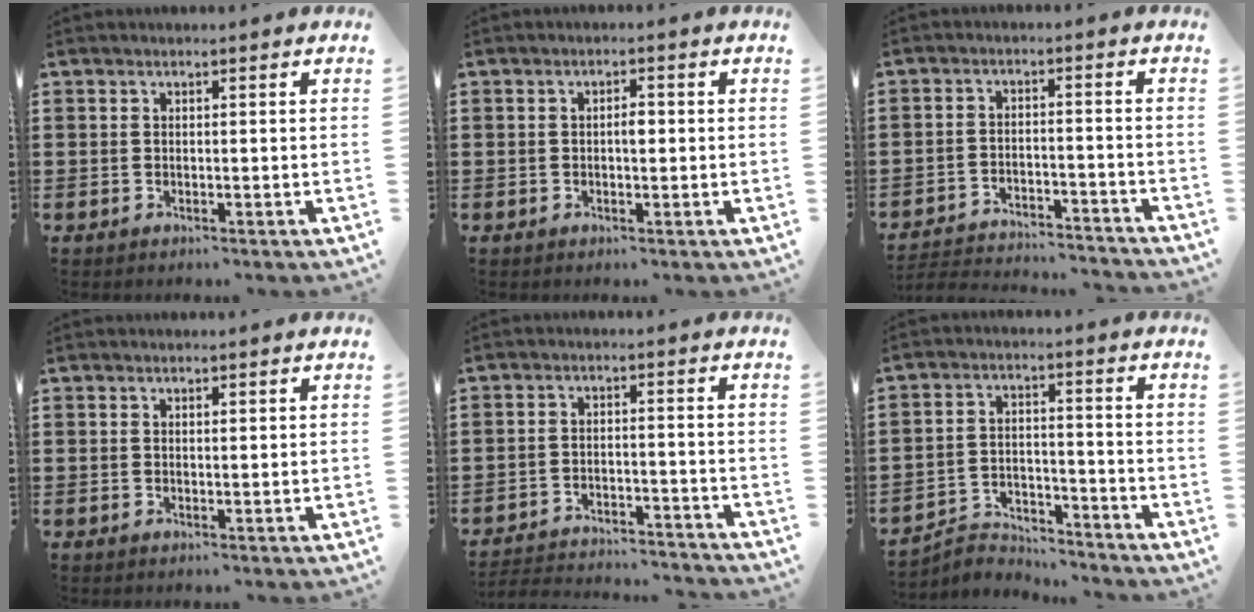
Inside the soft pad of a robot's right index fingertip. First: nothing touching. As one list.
[{"total": 1.9, "force": [-0.1, 0.7, 1.7], "torque": [-0.033, 0.001, -0.002]}, {"total": 3.8, "force": [-3.8, 0.1, 0.5], "torque": [-0.022, -0.002, -0.082]}, {"total": 0.6, "force": [0.3, 0.2, 0.4], "torque": [-0.008, 0.002, 0.006]}, {"total": 3.6, "force": [-3.5, 0.1, 0.4], "torque": [-0.013, 0.001, -0.075]}, {"total": 4.2, "force": [-4.1, 0.7, 0.2], "torque": [-0.009, 0.008, -0.086]}]